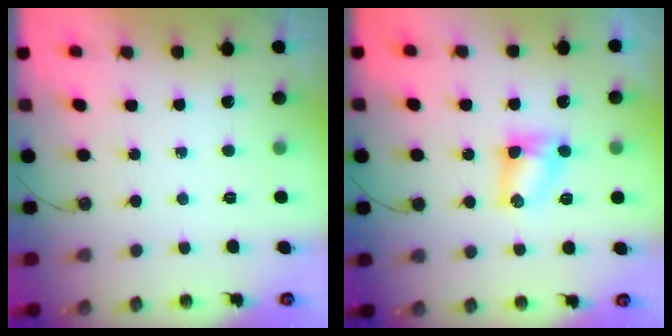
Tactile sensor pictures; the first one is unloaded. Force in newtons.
{"total": 5.0, "press": 4.9, "slide": 0.5}